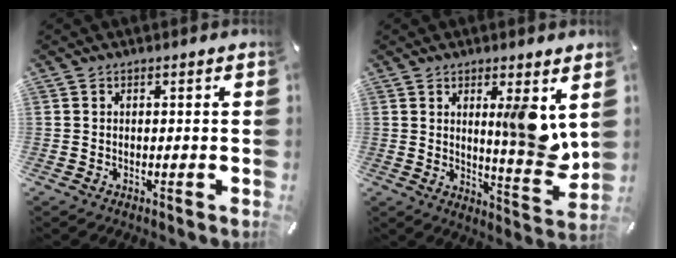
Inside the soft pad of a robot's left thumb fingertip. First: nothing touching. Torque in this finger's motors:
{"motor_torque": [1.48, 2.40, 1.37, -1.17, 0.47]}